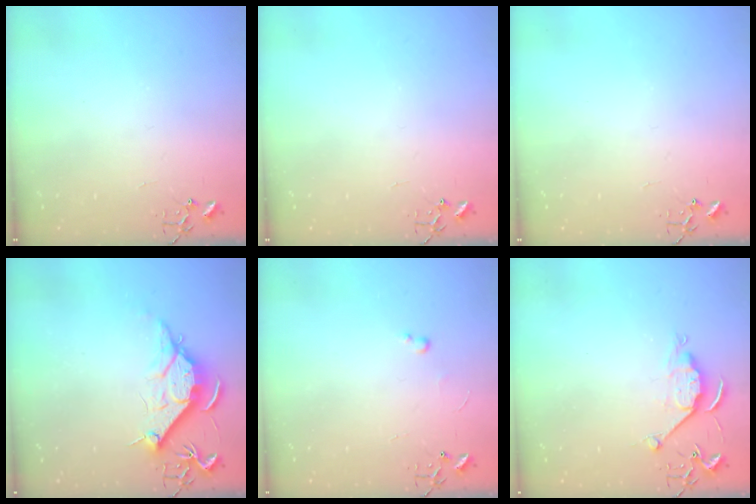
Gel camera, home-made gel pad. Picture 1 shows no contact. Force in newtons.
{"total": 0.0}
{"total": 0.0}
{"total": 12.2, "press": 12.2, "slide": 1.1}
{"total": 2.6, "press": 2.6, "slide": 0.4}
{"total": 6.2, "press": 6.2, "slide": 0.5}